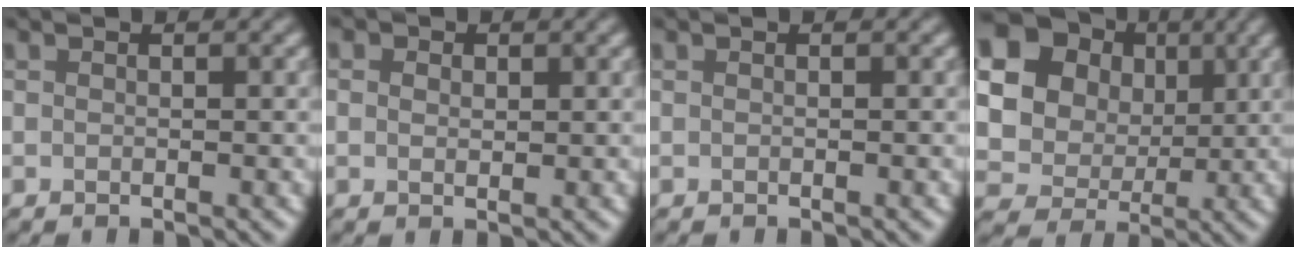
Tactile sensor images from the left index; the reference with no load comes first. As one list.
[{"total": 1.7, "force": [0.7, 1.2, 0.9], "torque": [-0.010, 0.011, -0.006]}, {"total": 0.0}, {"total": 18.8, "force": [6.7, 16.0, 7.2], "torque": [-0.196, 0.014, 0.118]}]